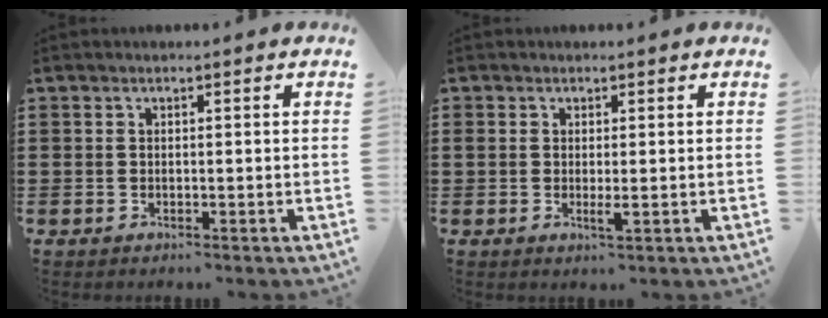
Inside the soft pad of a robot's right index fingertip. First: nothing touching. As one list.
[{"total": 1.7, "force": [-0.1, 0.6, 1.6], "torque": [-0.031, -0.001, -0.001]}]